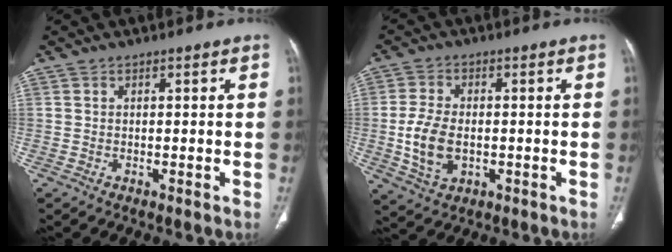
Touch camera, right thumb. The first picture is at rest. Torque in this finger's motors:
{"motor_torque": [-0.49, 0.29, 0.51, 0.59, 0.27]}